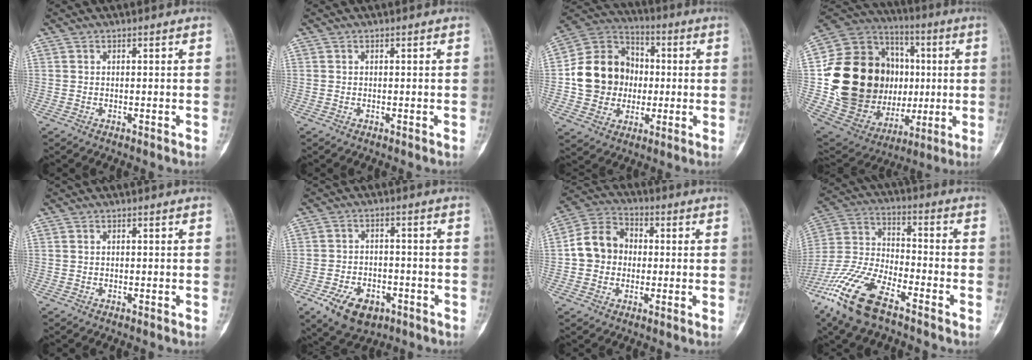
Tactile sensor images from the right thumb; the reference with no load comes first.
{"total": 0.0}
{"total": 16.4, "force": [-0.6, 14.4, 7.9], "torque": [-0.107, 0.029, -0.008]}
{"total": 33.3, "force": [0.5, 23.6, 23.5], "torque": [-0.388, 0.028, 0.027]}
{"total": 0.0}
{"total": 10.2, "force": [-5.1, 6.5, 5.9], "torque": [-0.083, 0.023, -0.075]}
{"total": 10.0, "force": [-0.1, 8.7, 5.0], "torque": [-0.070, 0.029, -0.014]}
{"total": 16.4, "force": [-10.5, 6.2, 11.0], "torque": [-0.241, 0.036, -0.210]}